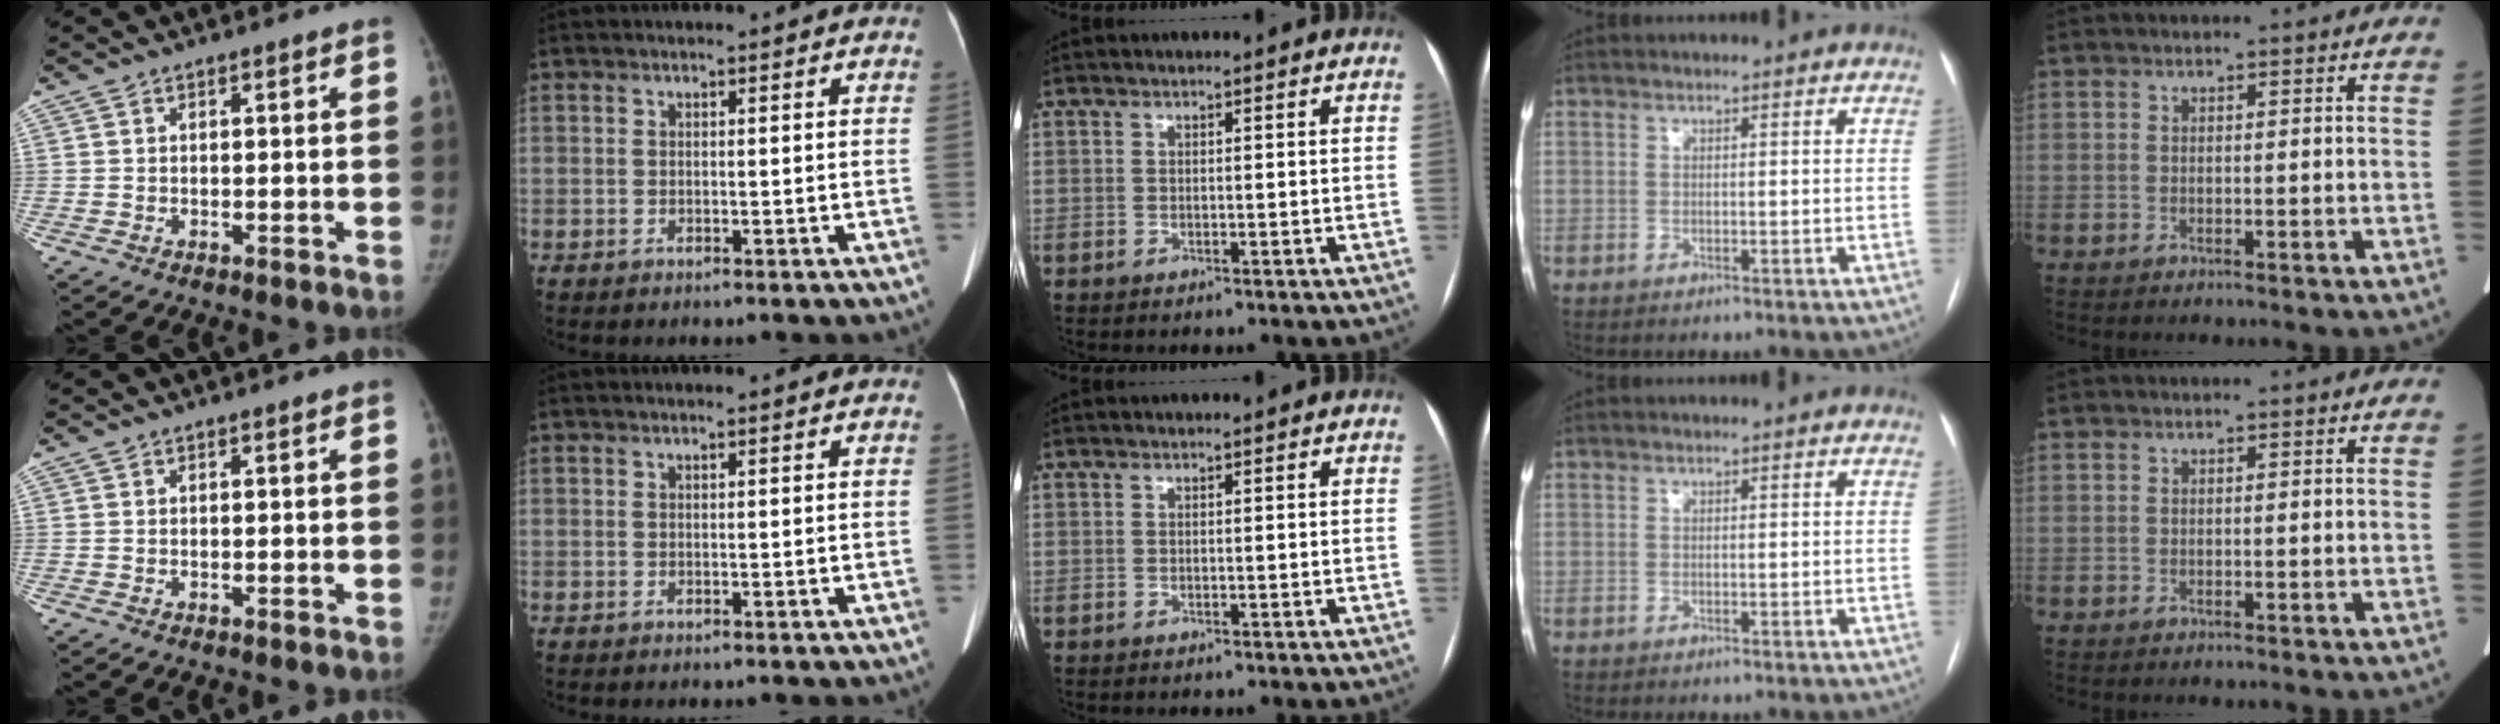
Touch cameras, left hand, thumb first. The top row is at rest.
{}